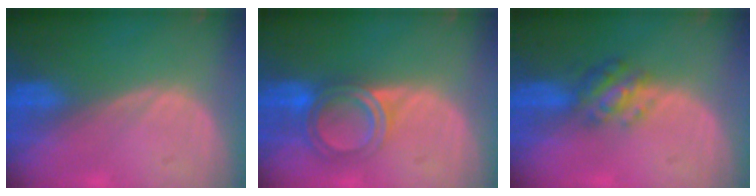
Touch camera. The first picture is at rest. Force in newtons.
{"total": 6.1, "press": 5.2, "slide": 3.2}
{"total": 4.9, "press": 4.5, "slide": 2.0}